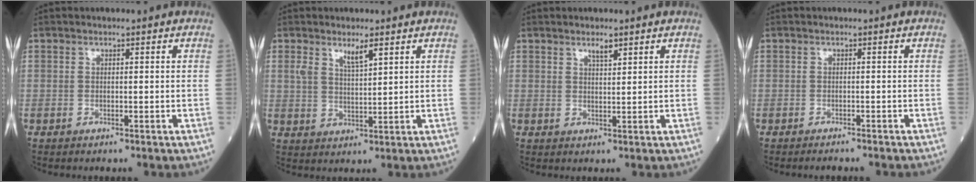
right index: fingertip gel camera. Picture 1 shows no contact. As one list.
[{"total": 3.7, "force": [2.3, 0.8, 2.7], "torque": [-0.056, 0.003, 0.046]}, {"total": 1.9, "force": [1.4, 0.3, 1.3], "torque": [-0.025, -0.001, 0.027]}, {"total": 3.2, "force": [-3.0, 0.1, 1.2], "torque": [-0.015, -0.004, -0.038]}]